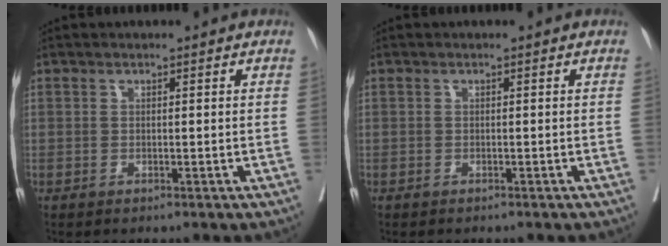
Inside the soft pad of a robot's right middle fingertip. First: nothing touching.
{"total": 1.0, "force": [-0.8, -0.1, 0.4], "torque": [-0.001, 0.000, -0.012]}